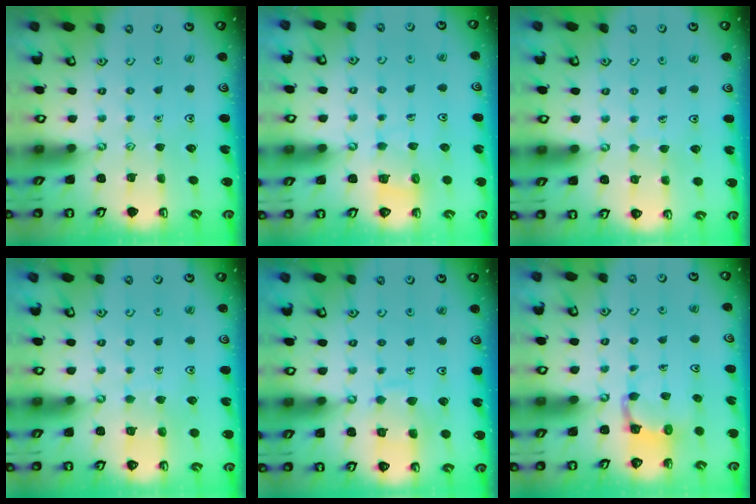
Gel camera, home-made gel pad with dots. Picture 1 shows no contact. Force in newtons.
{"total": 5.3, "press": 5.3, "slide": 0.5}
{"total": 2.6, "press": 2.6, "slide": 0.2}
{"total": 4.2, "press": 4.2, "slide": 0.3}
{"total": 9.2, "press": 9.2, "slide": 0.7}
{"total": 4.6, "press": 4.6, "slide": 0.3}